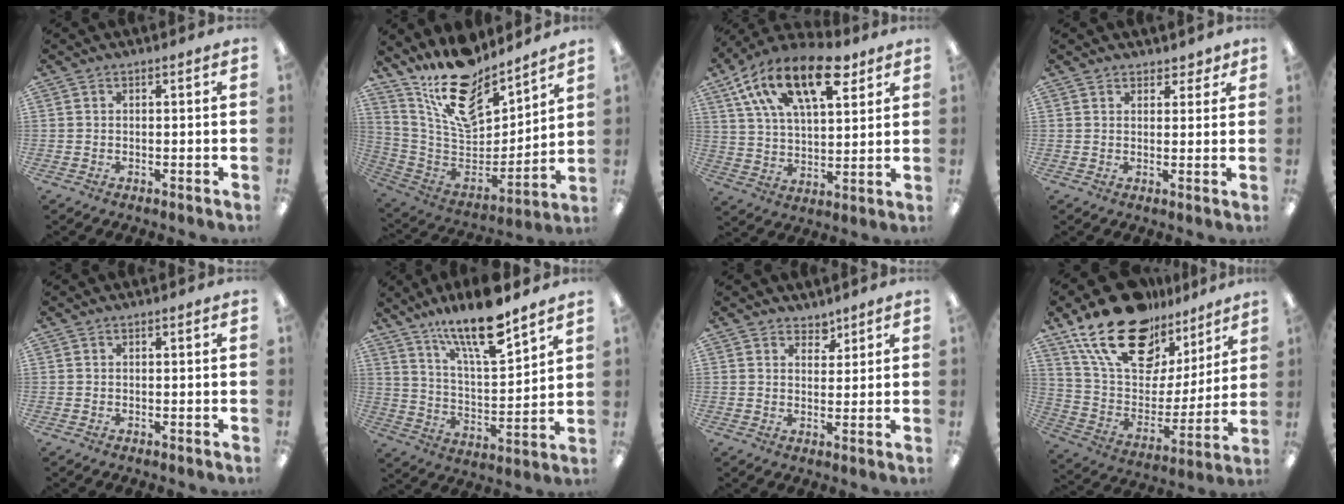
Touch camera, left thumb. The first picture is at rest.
{"total": 18.5, "force": [14.3, 7.7, 9.0], "torque": [-0.168, -0.098, 0.257]}
{"total": 20.9, "force": [11.5, 10.0, 14.3], "torque": [-0.244, -0.044, 0.196]}
{"total": 3.1, "force": [2.5, 1.8, 0.4], "torque": [0.011, -0.012, 0.042]}
{"total": 0.0}
{"total": 15.8, "force": [12.1, 3.8, 9.5], "torque": [-0.167, -0.072, 0.201]}
{"total": 3.6, "force": [3.0, 1.9, 0.5], "torque": [0.007, -0.020, 0.052]}
{"total": 23.3, "force": [15.7, 12.5, 11.9], "torque": [-0.212, -0.085, 0.285]}